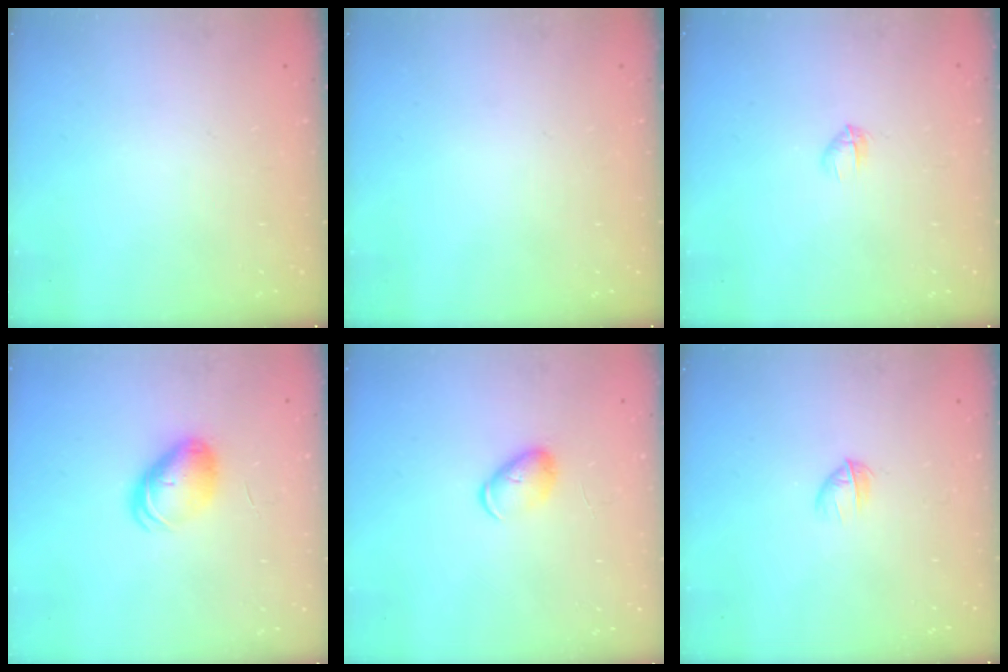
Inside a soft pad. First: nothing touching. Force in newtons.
{"total": 0.0}
{"total": 2.8, "press": 2.7, "slide": 0.7}
{"total": 9.3, "press": 9.3, "slide": 1.1}
{"total": 5.2, "press": 5.2, "slide": 0.3}
{"total": 3.3, "press": 3.2, "slide": 1.0}